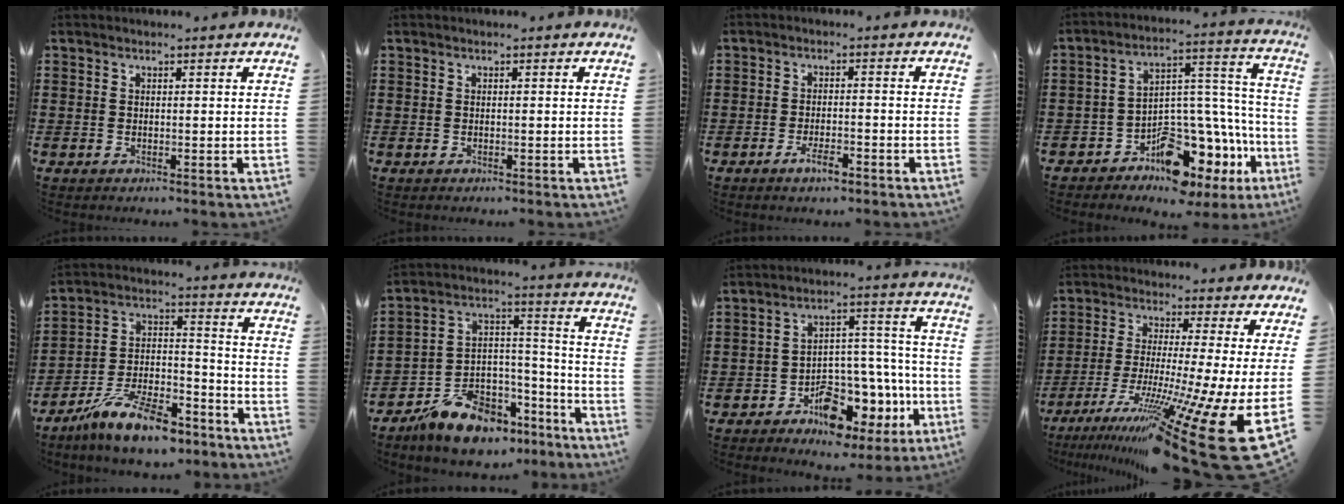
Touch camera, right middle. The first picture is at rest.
{"total": 0.0}
{"total": 3.4, "force": [-2.2, 1.1, 2.4], "torque": [-0.046, 0.003, -0.043]}
{"total": 9.2, "force": [-7.2, 4.0, 4.0], "torque": [-0.064, 0.002, -0.134]}
{"total": 12.5, "force": [-10.0, 3.2, 6.8], "torque": [-0.127, 0.035, -0.191]}
{"total": 11.3, "force": [-9.0, 5.6, 3.9], "torque": [-0.079, 0.042, -0.166]}
{"total": 8.5, "force": [-5.4, 5.1, 4.1], "torque": [-0.068, 0.017, -0.091]}
{"total": 16.3, "force": [-8.8, 1.7, 13.6], "torque": [-0.213, -0.004, -0.146]}